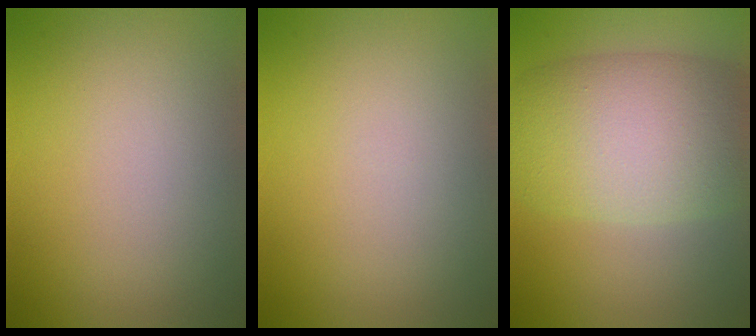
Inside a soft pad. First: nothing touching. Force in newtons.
{"total": 0.0}
{"total": 10.3, "press": 10.3, "slide": 0.3}